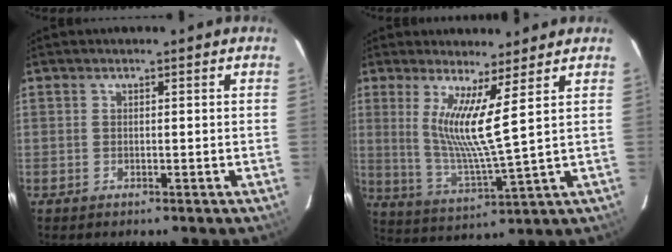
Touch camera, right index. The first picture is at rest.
{"total": 9.0, "force": [3.9, -0.8, 8.1], "torque": [-0.151, -0.022, 0.078]}